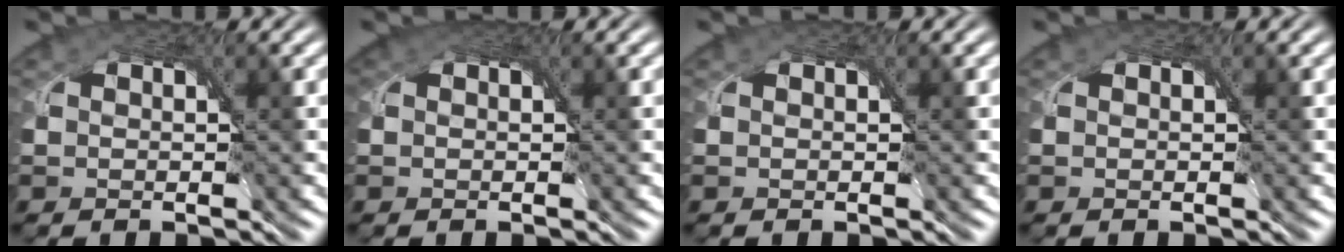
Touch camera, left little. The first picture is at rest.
{"total": 0.8, "force": [0.4, 0.5, 0.5], "torque": [-0.010, 0.001, 0.005]}
{"total": 0.0}
{"total": 0.0}